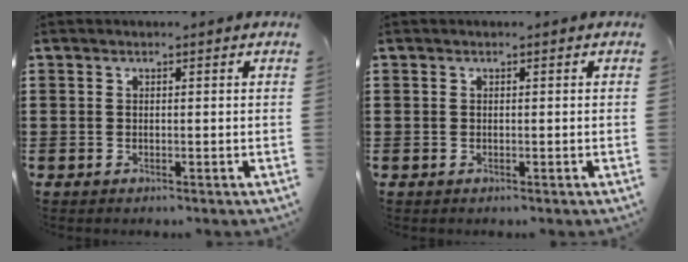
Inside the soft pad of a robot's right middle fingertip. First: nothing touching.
{"total": 0.0}